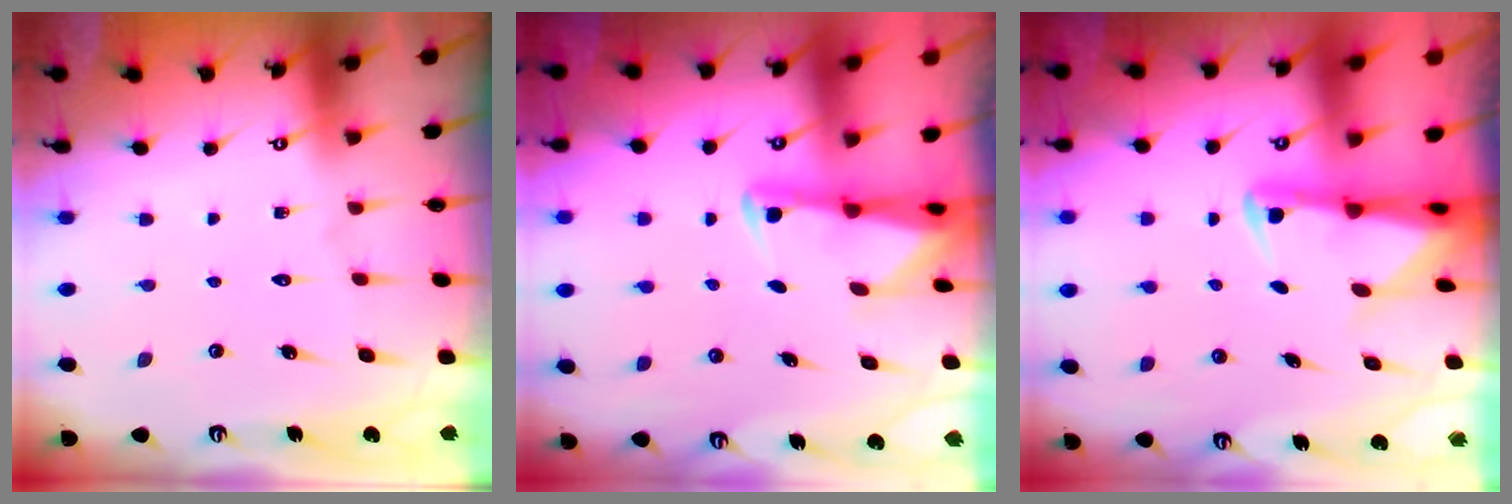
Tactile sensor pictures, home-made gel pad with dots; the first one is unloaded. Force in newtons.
{"total": 2.4, "press": 2.3, "slide": 0.5}
{"total": 2.9, "press": 2.9, "slide": 0.6}